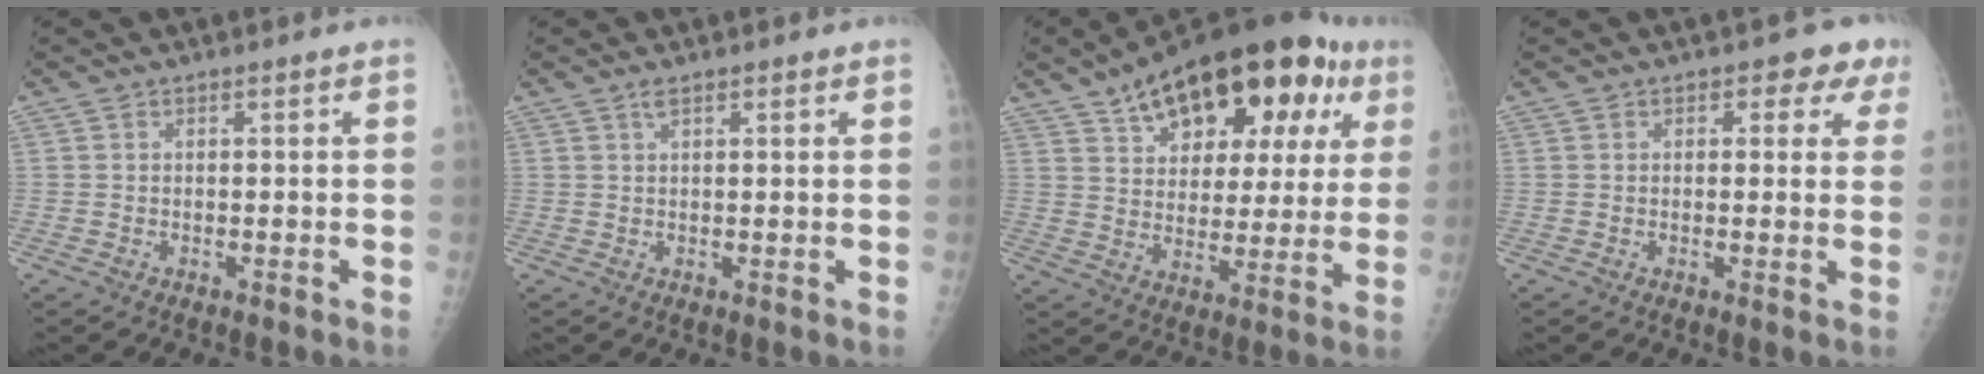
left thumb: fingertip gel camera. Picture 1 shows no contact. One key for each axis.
{"total": 1.4, "fx": 1.0, "fy": 0.5, "fz": 0.9, "tx": -0.014, "ty": -0.001, "tz": 0.018}
{"total": 23.9, "fx": 12.2, "fy": 12.4, "fz": 16.4, "tx": -0.206, "ty": 0.004, "tz": 0.179}
{"total": 4.5, "fx": 2.2, "fy": 2.8, "fz": 2.7, "tx": 0.008, "ty": -0.004, "tz": 0.016}